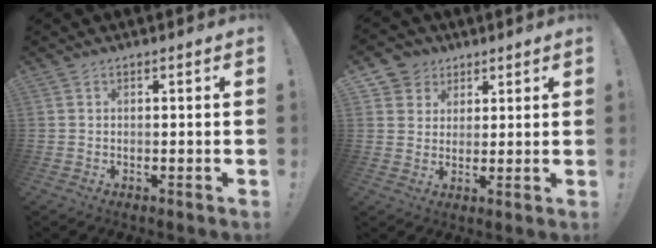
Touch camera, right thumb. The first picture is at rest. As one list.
[{"total": 5.9, "force": [2.7, 5.2, 0.5], "torque": [-0.011, -0.020, 0.055]}]